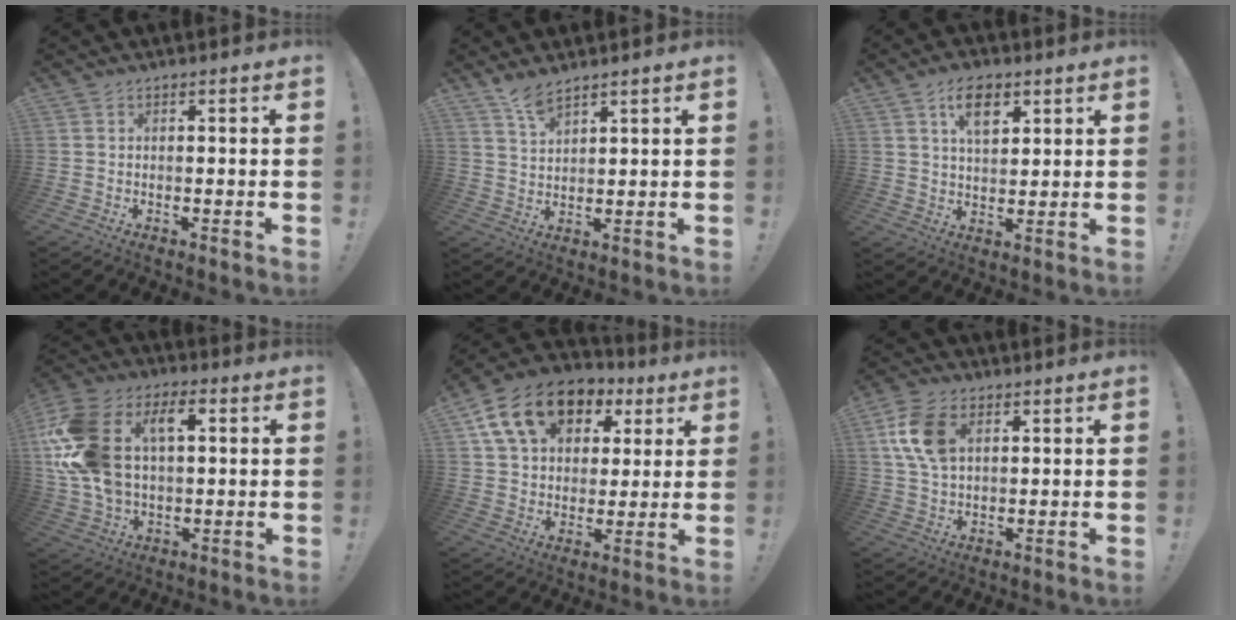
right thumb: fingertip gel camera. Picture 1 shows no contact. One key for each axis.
{"total": 5.2, "fx": 4.2, "fy": 1.1, "fz": 2.7, "tx": -0.054, "ty": -0.027, "tz": 0.077}
{"total": 8.7, "fx": 4.6, "fy": 4.8, "fz": 5.7, "tx": -0.085, "ty": -0.006, "tz": 0.080}
{"total": 21.0, "fx": 4.7, "fy": 13.7, "fz": 15.1, "tx": -0.314, "ty": -0.001, "tz": 0.083}
{"total": 17.2, "fx": 8.0, "fy": 12.0, "fz": 9.4, "tx": -0.157, "ty": -0.024, "tz": 0.151}
{"total": 12.3, "fx": 3.8, "fy": 8.1, "fz": 8.4, "tx": -0.170, "ty": 0.008, "tz": 0.077}